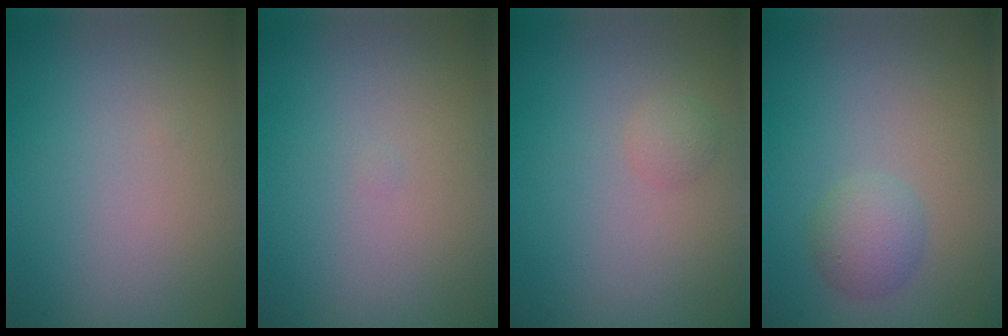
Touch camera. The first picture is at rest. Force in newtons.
{"total": 0.0}
{"total": 1.1, "press": 1.1, "slide": 0.1}
{"total": 2.2, "press": 2.2, "slide": 0.1}